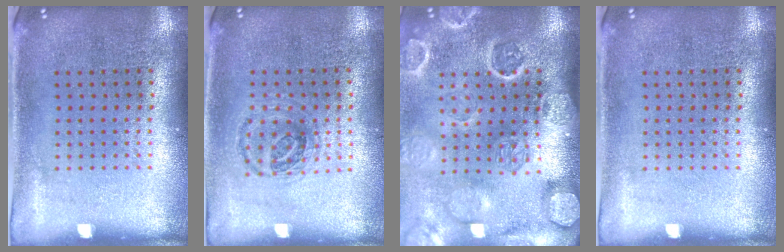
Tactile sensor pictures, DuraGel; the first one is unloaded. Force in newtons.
{"total": 1.0, "press": 0.9, "slide": 0.2}
{"total": 3.9, "press": 3.4, "slide": 2.0}
{"total": 0.0}